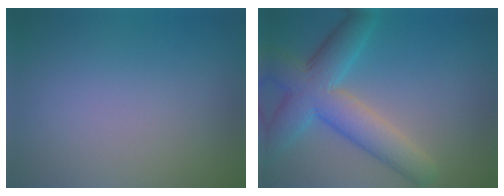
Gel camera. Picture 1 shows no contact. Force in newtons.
{"total": 7.7, "press": 7.7, "slide": 0.2}